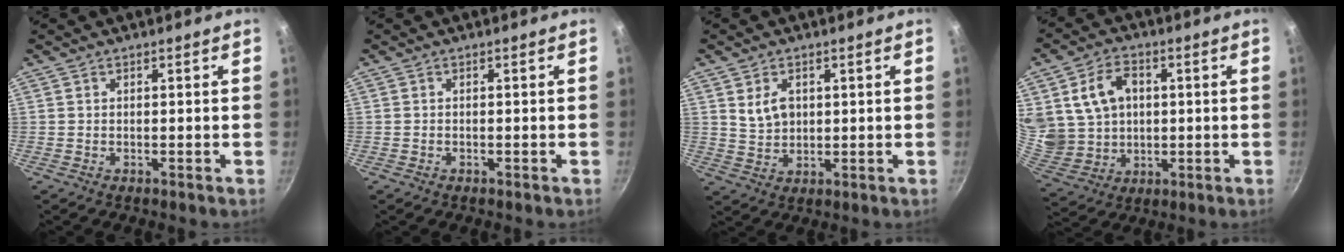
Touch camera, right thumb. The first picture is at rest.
{"total": 0.0}
{"total": 5.1, "force": [1.6, 3.6, 3.2], "torque": [-0.044, -0.010, 0.034]}
{"total": 14.6, "force": [3.2, 11.5, 8.3], "torque": [-0.144, -0.005, 0.074]}